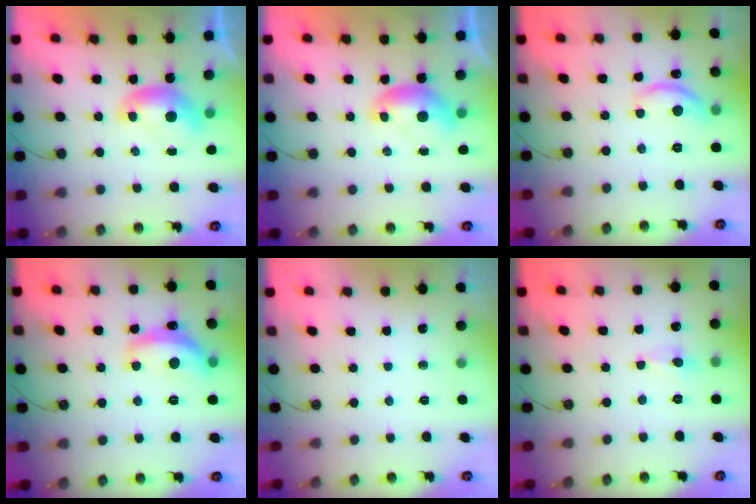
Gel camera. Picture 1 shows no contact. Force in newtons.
{"total": 0.0}
{"total": 7.0, "press": 6.9, "slide": 0.7}
{"total": 8.3, "press": 8.3, "slide": 0.5}
{"total": 0.0}
{"total": 0.6, "press": 0.5, "slide": 0.3}